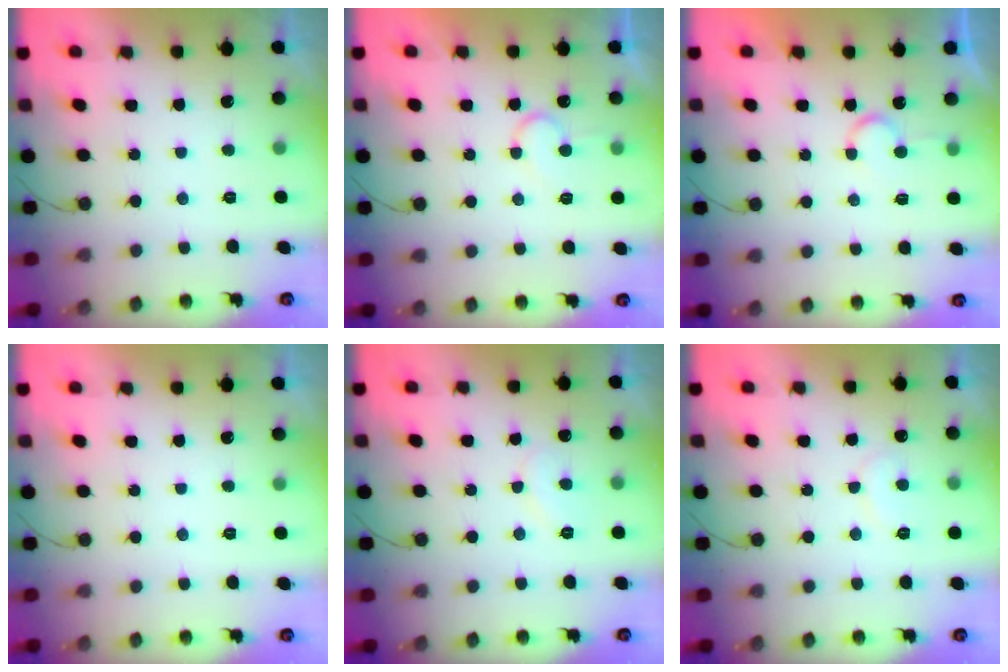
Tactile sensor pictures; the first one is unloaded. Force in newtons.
{"total": 7.6, "press": 7.5, "slide": 0.8}
{"total": 5.4, "press": 5.4, "slide": 0.4}
{"total": 0.0}
{"total": 7.3, "press": 7.3, "slide": 0.5}
{"total": 6.8, "press": 6.8, "slide": 0.5}